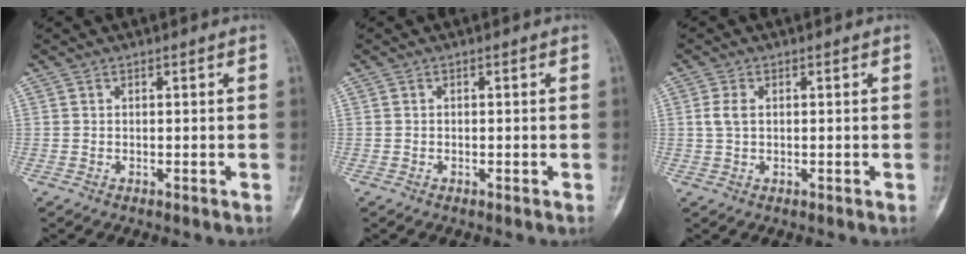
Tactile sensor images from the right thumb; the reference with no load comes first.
{"total": 0.0}
{"total": 2.7, "force": [0.5, 1.6, 2.1], "torque": [-0.050, 0.004, 0.011]}